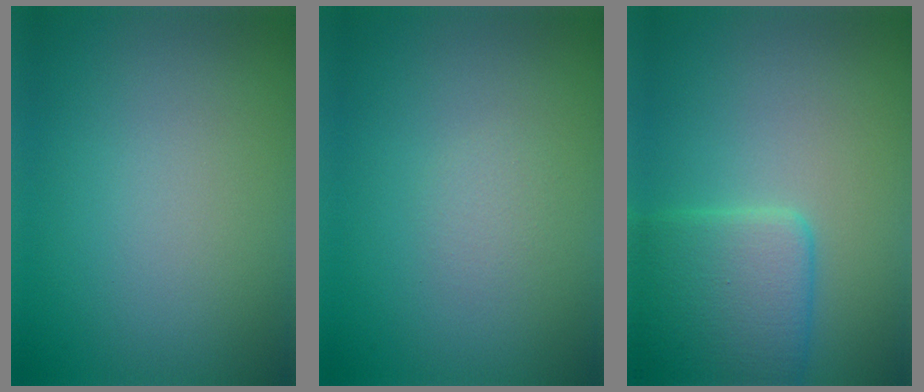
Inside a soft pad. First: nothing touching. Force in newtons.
{"total": 0.9, "press": 0.9, "slide": 0.0}
{"total": 4.9, "press": 4.9, "slide": 0.2}